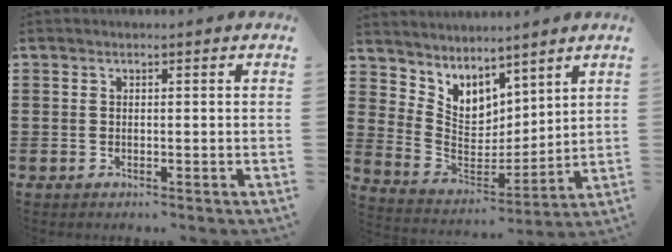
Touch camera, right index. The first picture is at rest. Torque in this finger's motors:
{"motor_torque": [-0.10, 0.61, 0.12, 0.02]}